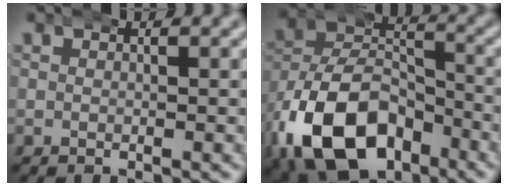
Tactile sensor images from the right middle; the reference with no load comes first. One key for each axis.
{"total": 13.0, "fx": -5.1, "fy": 8.9, "fz": 8.0, "tx": -0.160, "ty": -0.048, "tz": -0.065}